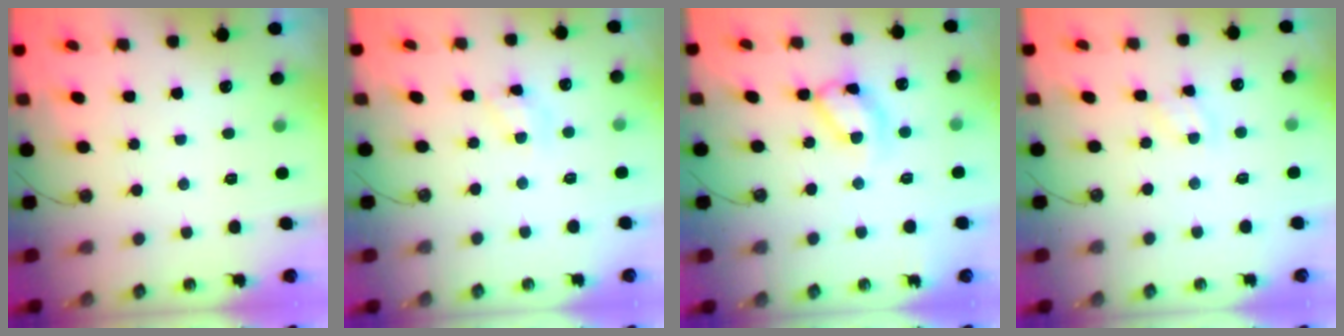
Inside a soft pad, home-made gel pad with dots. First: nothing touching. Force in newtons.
{"total": 5.1, "press": 5.0, "slide": 0.4}
{"total": 14.9, "press": 14.9, "slide": 1.2}
{"total": 4.0, "press": 4.0, "slide": 0.6}